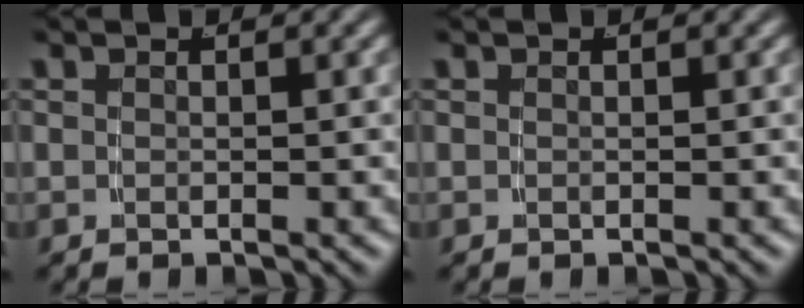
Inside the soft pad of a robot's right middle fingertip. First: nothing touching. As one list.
[{"total": 0.0}]